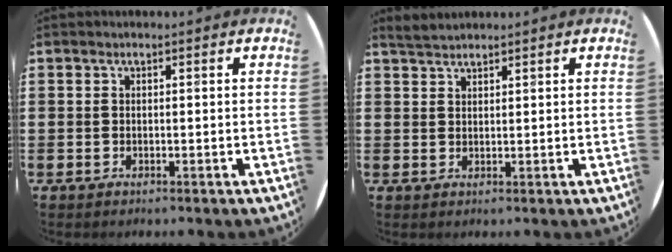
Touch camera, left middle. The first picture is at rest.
{"total": 1.9, "force": [1.9, 0.3, 0.3], "torque": [-0.009, 0.004, 0.036]}